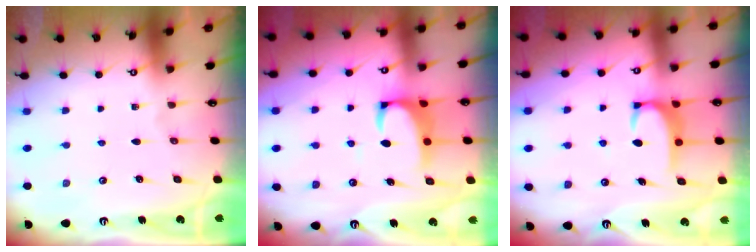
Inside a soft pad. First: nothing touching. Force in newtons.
{"total": 2.3, "press": 2.1, "slide": 0.9}
{"total": 2.9, "press": 2.8, "slide": 0.5}